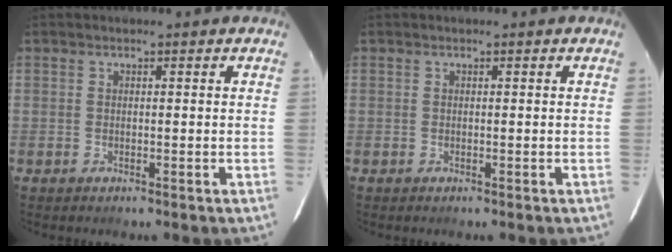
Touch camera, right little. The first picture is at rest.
{"total": 0.0}